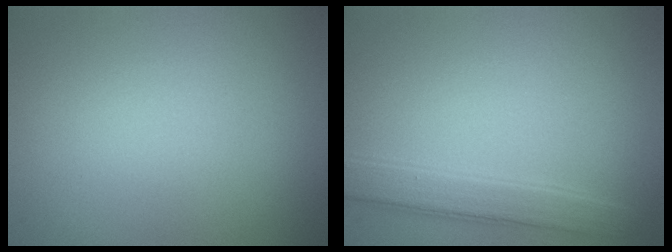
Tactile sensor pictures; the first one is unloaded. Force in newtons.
{"total": 2.4, "press": 2.4, "slide": 0.2}